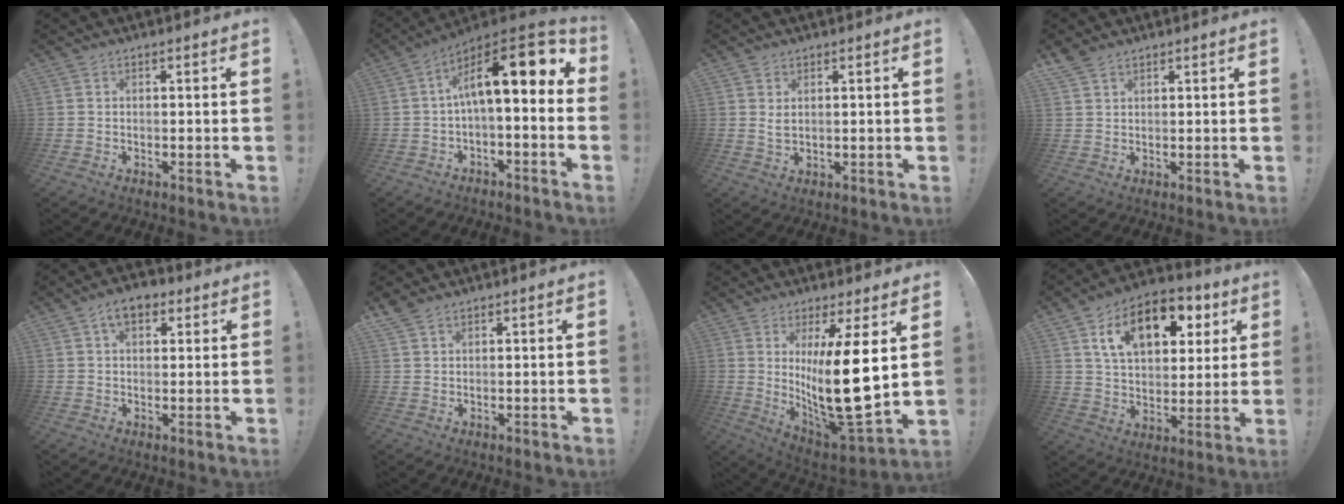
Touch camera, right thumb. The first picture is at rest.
{"total": 14.4, "force": [3.0, 4.7, 13.3], "torque": [-0.217, -0.012, 0.050]}
{"total": 2.3, "force": [1.0, 1.3, 1.7], "torque": [-0.027, -0.004, 0.018]}
{"total": 3.4, "force": [2.9, 1.3, 1.2], "torque": [-0.018, -0.016, 0.054]}
{"total": 7.1, "force": [3.5, 4.3, 4.5], "torque": [-0.065, 0.000, 0.062]}
{"total": 2.8, "force": [2.3, 1.1, 1.1], "torque": [-0.014, -0.011, 0.043]}
{"total": 20.0, "force": [3.9, 5.7, 18.7], "torque": [-0.318, -0.053, 0.065]}
{"total": 16.9, "force": [7.8, 10.4, 10.8], "torque": [-0.162, -0.029, 0.134]}